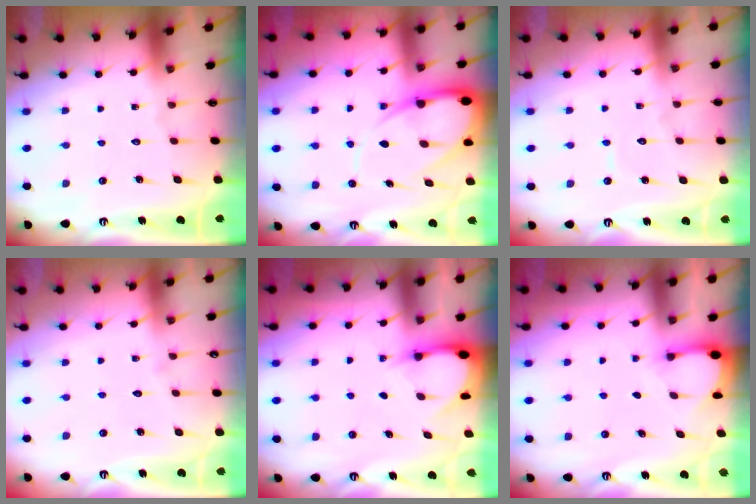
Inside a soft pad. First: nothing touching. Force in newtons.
{"total": 12.3, "press": 12.3, "slide": 1.2}
{"total": 3.6, "press": 3.6, "slide": 0.1}
{"total": 2.1, "press": 2.1, "slide": 0.2}
{"total": 2.9, "press": 2.9, "slide": 0.3}
{"total": 3.4, "press": 3.4, "slide": 0.3}